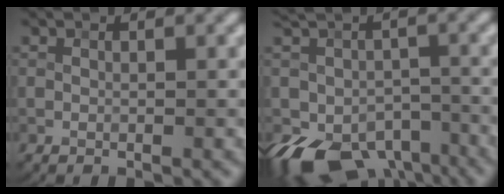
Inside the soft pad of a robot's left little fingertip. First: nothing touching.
{"total": 10.9, "force": [-5.9, 6.5, 6.5], "torque": [-0.114, -0.027, -0.093]}